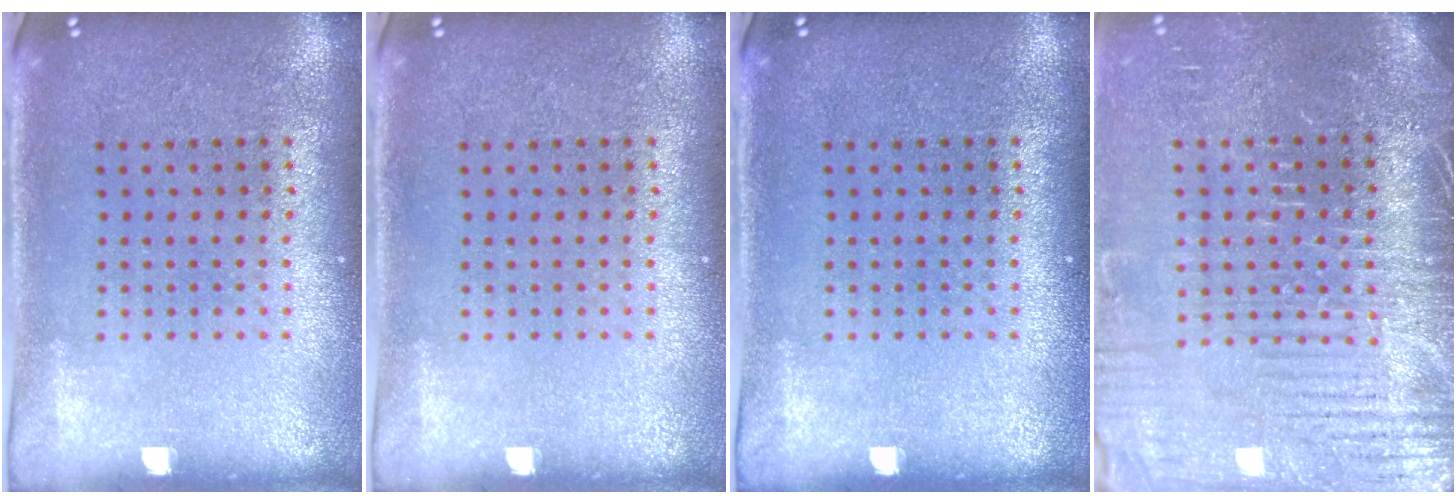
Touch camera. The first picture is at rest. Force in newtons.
{"total": 0.0}
{"total": 0.0}
{"total": 4.1, "press": 3.9, "slide": 1.4}